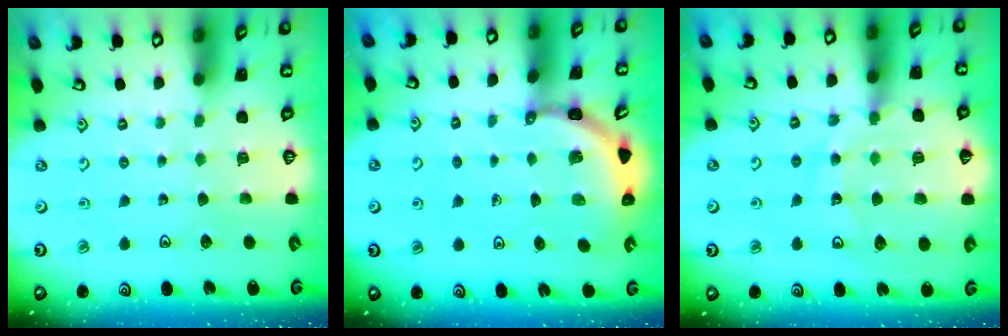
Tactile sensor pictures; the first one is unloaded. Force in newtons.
{"total": 3.5, "press": 3.5, "slide": 0.2}
{"total": 12.3, "press": 12.2, "slide": 1.7}